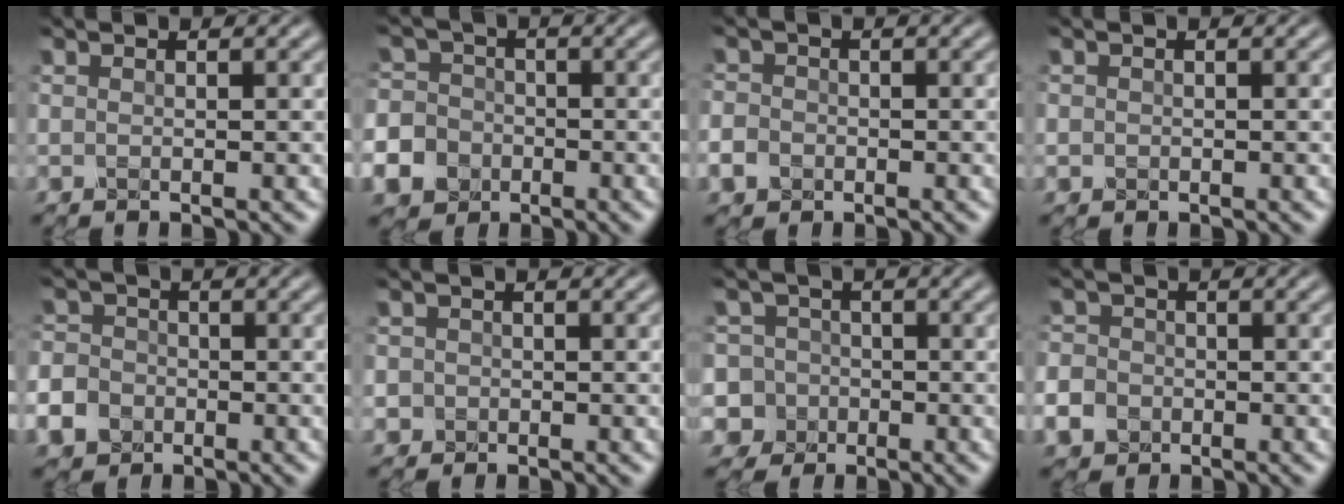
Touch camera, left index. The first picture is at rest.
{"total": 11.5, "force": [-5.6, 9.7, 2.7], "torque": [-0.076, -0.033, -0.128]}
{"total": 2.8, "force": [-1.1, 2.3, 1.0], "torque": [-0.018, -0.004, -0.024]}
{"total": 0.6, "force": [-0.1, 0.6, 0.1], "torque": [0.001, -0.004, -0.004]}
{"total": 5.8, "force": [-2.8, 4.8, 1.8], "torque": [-0.039, -0.018, -0.066]}
{"total": 1.4, "force": [-0.3, 1.3, 0.2], "torque": [0.008, -0.001, -0.003]}
{"total": 8.0, "force": [-2.5, 7.4, 1.4], "torque": [-0.037, 0.007, -0.082]}
{"total": 4.8, "force": [-2.0, 4.0, 1.5], "torque": [-0.028, -0.013, -0.051]}